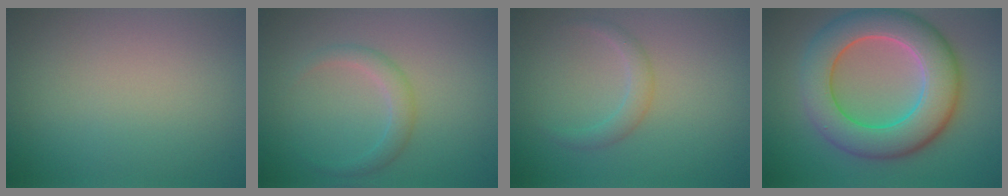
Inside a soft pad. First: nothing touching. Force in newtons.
{"total": 1.8, "press": 1.8, "slide": 0.2}
{"total": 1.5, "press": 1.5, "slide": 0.1}
{"total": 9.3, "press": 9.2, "slide": 0.4}